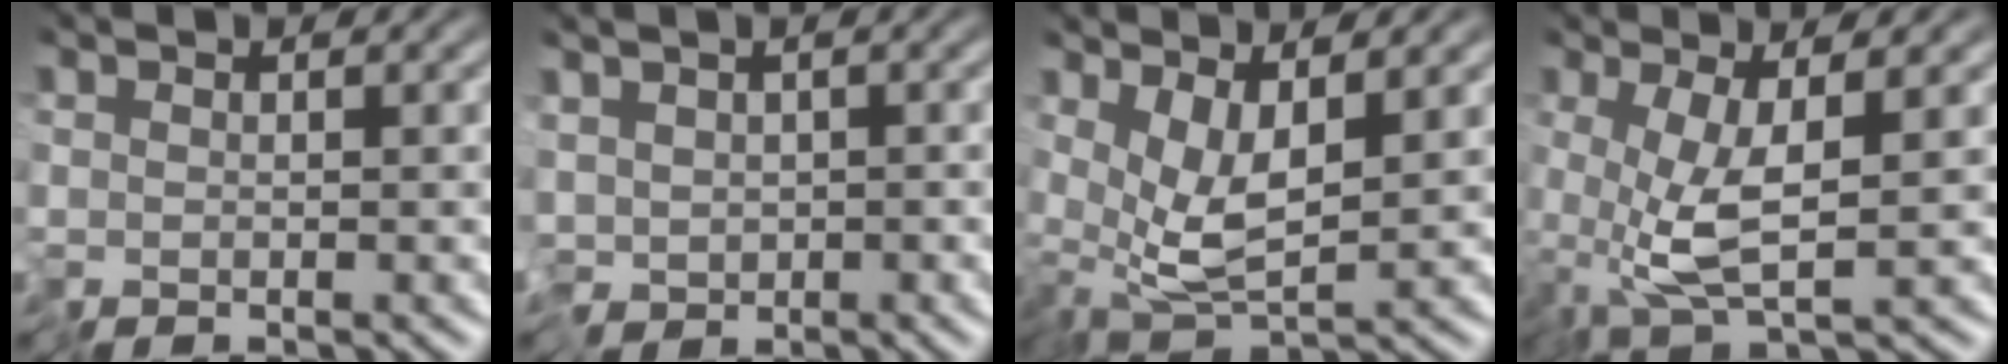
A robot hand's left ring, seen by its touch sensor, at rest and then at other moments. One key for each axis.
{"total": 3.2, "fx": -0.9, "fy": 2.3, "fz": 2.1, "tx": -0.050, "ty": -0.003, "tz": -0.026}
{"total": 4.3, "fx": 0.9, "fy": 1.2, "fz": 4.0, "tx": -0.089, "ty": -0.009, "tz": 0.019}
{"total": 4.6, "fx": -0.3, "fy": 0.8, "fz": 4.5, "tx": -0.107, "ty": -0.007, "tz": -0.005}